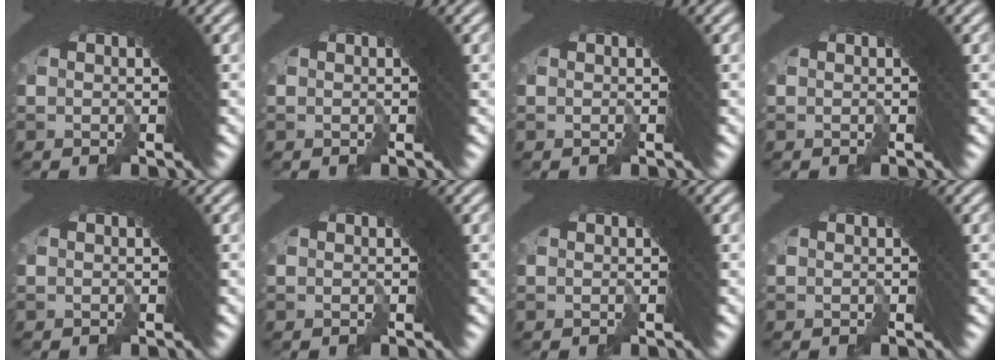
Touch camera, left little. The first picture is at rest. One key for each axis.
{"total": 0.0}
{"total": 0.0}
{"total": 0.0}
{"total": 0.0}
{"total": 0.0}
{"total": 0.0}
{"total": 0.0}